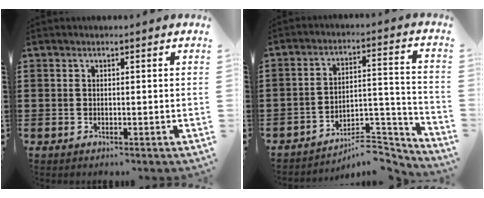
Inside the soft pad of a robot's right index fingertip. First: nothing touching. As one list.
[{"total": 7.1, "force": [-6.4, 1.9, 2.5], "torque": [-0.032, 0.018, -0.122]}]